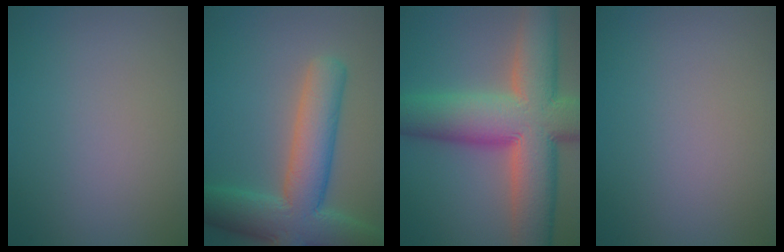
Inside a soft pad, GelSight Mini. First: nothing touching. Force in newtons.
{"total": 9.5, "press": 9.4, "slide": 0.6}
{"total": 14.2, "press": 14.2, "slide": 0.9}
{"total": 0.0}